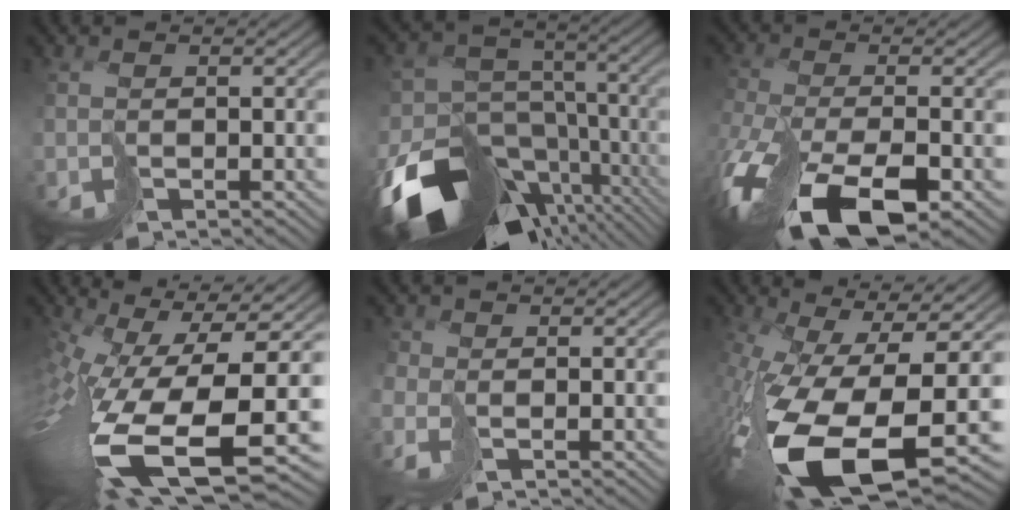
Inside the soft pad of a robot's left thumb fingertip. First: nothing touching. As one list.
[{"total": 18.1, "force": [-9.9, 12.3, 8.9], "torque": [-0.185, -0.049, -0.127]}, {"total": 15.4, "force": [-8.3, 6.8, 11.1], "torque": [-0.276, -0.049, -0.126]}, {"total": 18.5, "force": [-4.8, 8.0, 16.0], "torque": [-0.322, -0.074, -0.047]}, {"total": 2.7, "force": [-1.1, 1.8, 1.7], "torque": [-0.054, -0.005, -0.029]}, {"total": 19.2, "force": [-6.5, 8.6, 15.8], "torque": [-0.339, -0.068, -0.079]}]